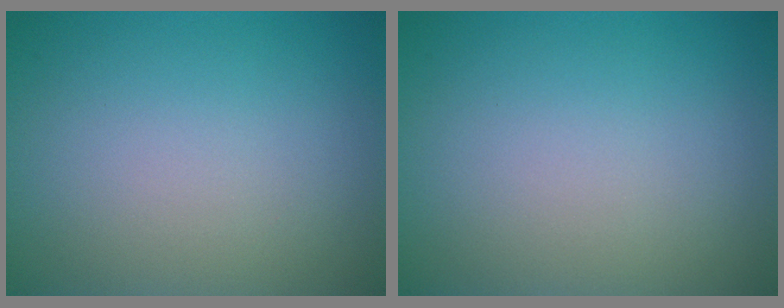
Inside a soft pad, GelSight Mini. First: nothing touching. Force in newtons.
{"total": 0.0}